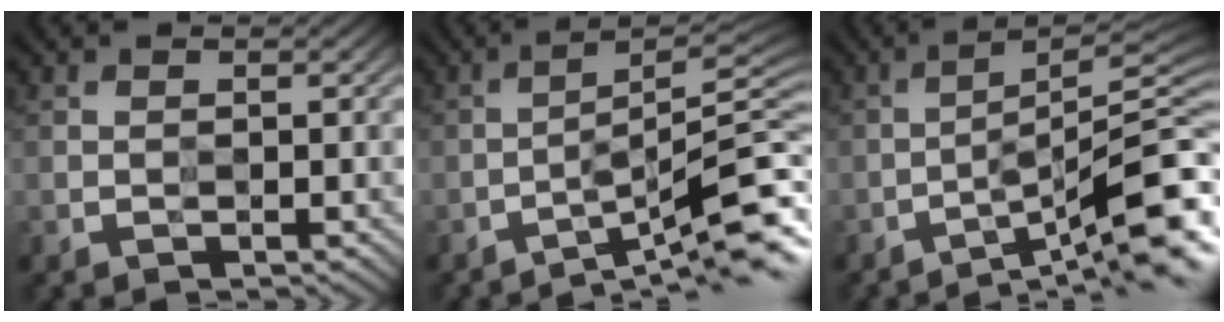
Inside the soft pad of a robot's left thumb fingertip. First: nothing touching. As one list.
[{"total": 9.6, "force": [-6.6, 0.5, 6.9], "torque": [-0.093, 0.022, -0.108]}, {"total": 10.6, "force": [-7.5, 0.9, 7.5], "torque": [-0.100, 0.024, -0.121]}]